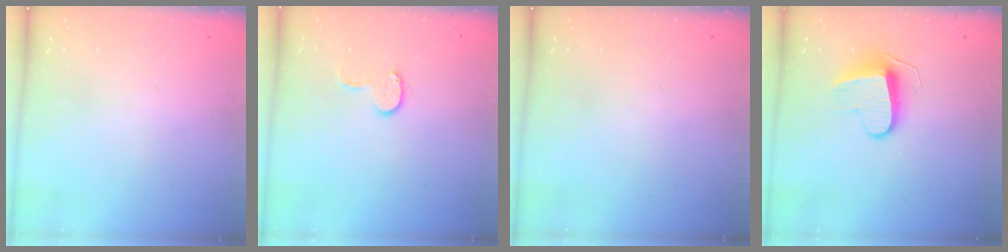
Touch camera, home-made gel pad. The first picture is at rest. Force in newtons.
{"total": 6.4, "press": 6.4, "slide": 0.6}
{"total": 0.0}
{"total": 8.8, "press": 8.8, "slide": 0.2}